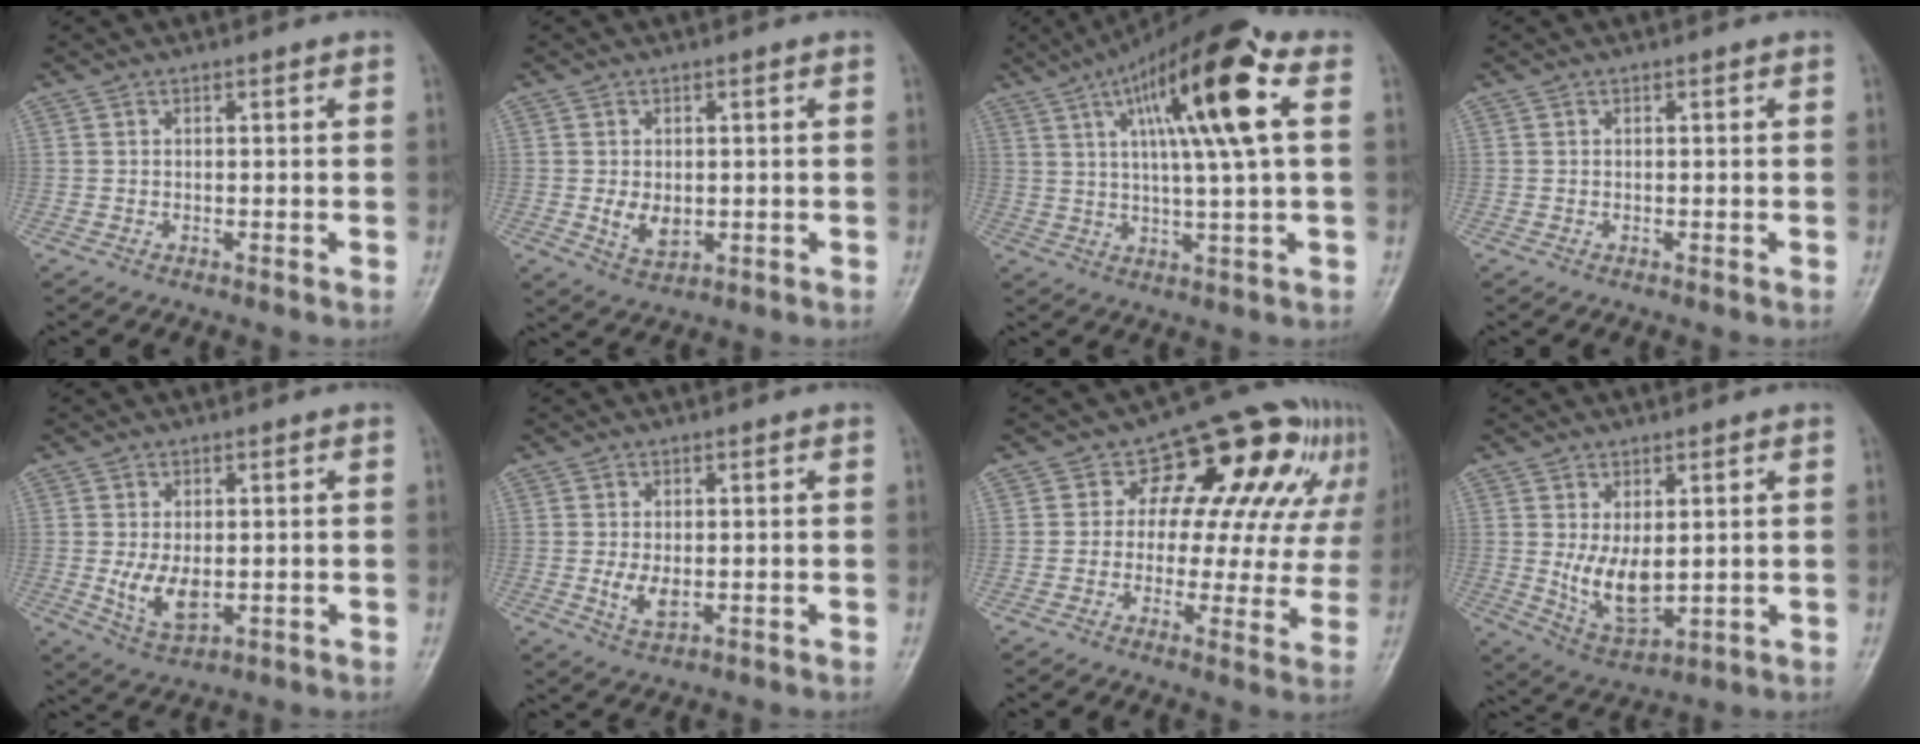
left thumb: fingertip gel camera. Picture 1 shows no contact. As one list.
[{"total": 4.5, "force": [-0.3, 3.1, 3.3], "torque": [-0.047, -0.009, 0.005]}, {"total": 17.1, "force": [5.4, 2.8, 16.0], "torque": [-0.278, 0.011, 0.079]}, {"total": 0.0}, {"total": 6.6, "force": [-0.5, 3.9, 5.3], "torque": [-0.092, -0.015, 0.001]}, {"total": 4.0, "force": [-0.4, 2.3, 3.2], "torque": [-0.061, -0.009, -0.002]}, {"total": 17.8, "force": [7.0, 10.8, 12.3], "torque": [-0.090, 0.007, 0.080]}, {"total": 8.5, "force": [0.8, 4.6, 7.1], "torque": [-0.111, -0.024, 0.033]}]